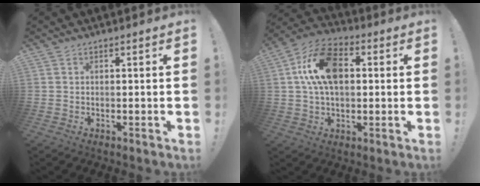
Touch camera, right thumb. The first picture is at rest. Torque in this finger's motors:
{"motor_torque": [0.27, 0.52, 0.96, 0.22, 0.11]}